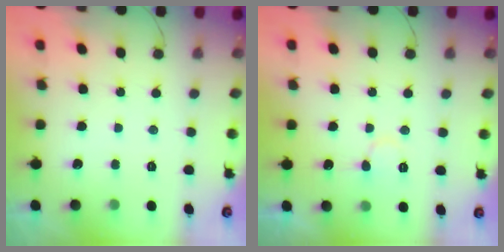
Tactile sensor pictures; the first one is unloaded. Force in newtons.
{"total": 7.0, "press": 7.0, "slide": 0.4}